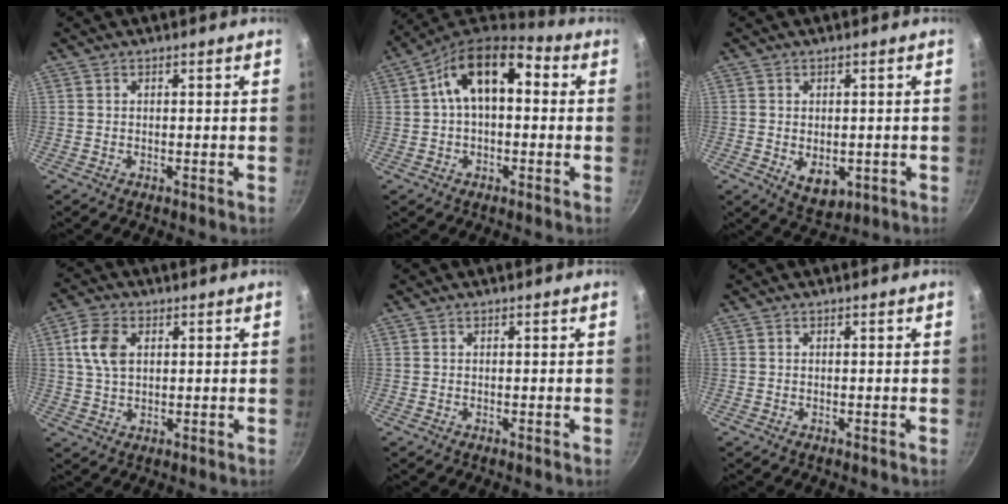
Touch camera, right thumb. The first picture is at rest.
{"total": 14.0, "force": [2.4, 8.1, 11.2], "torque": [-0.167, 0.036, 0.020]}
{"total": 6.0, "force": [-1.1, 4.1, 4.2], "torque": [-0.051, -0.007, -0.002]}
{"total": 6.9, "force": [1.7, 4.5, 4.9], "torque": [-0.087, 0.004, 0.031]}
{"total": 0.0}
{"total": 0.0}